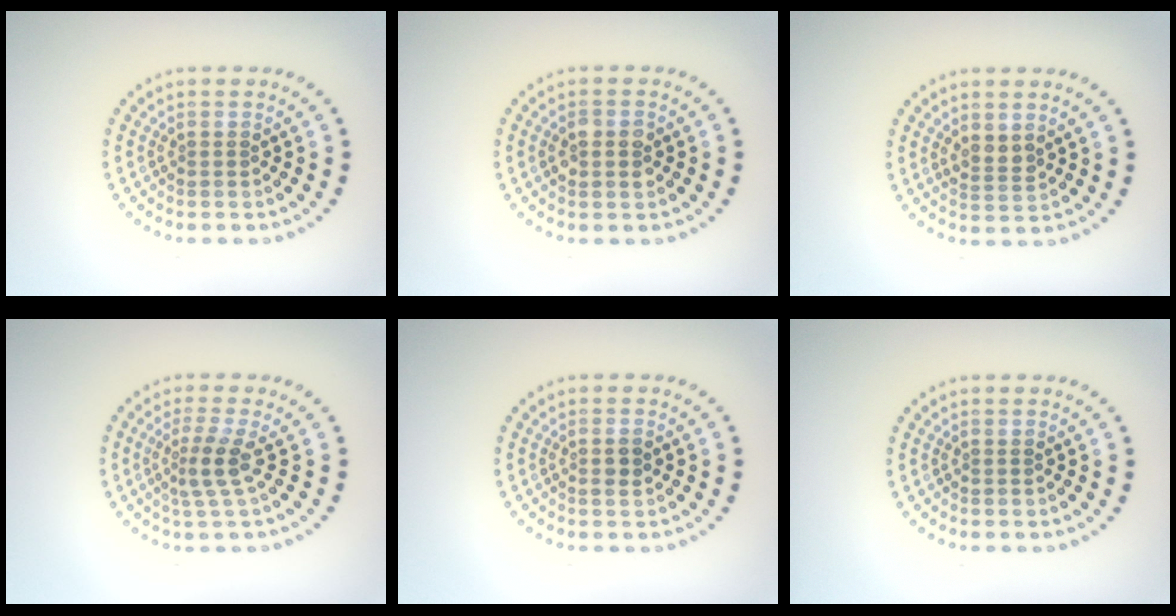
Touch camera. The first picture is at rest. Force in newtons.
{"total": 2.3, "press": 2.3, "slide": 0.2}
{"total": 1.7, "press": 1.5, "slide": 0.9}
{"total": 2.5, "press": 1.8, "slide": 1.8}
{"total": 1.2, "press": 1.1, "slide": 0.3}
{"total": 0.0}